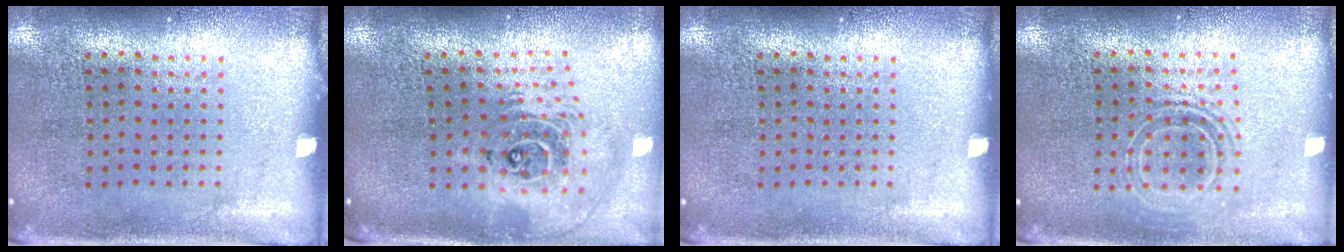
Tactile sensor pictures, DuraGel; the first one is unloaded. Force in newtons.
{"total": 2.4, "press": 1.7, "slide": 1.7}
{"total": 0.0}
{"total": 1.7, "press": 1.3, "slide": 1.0}